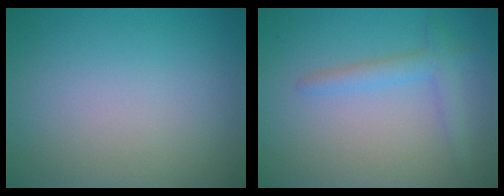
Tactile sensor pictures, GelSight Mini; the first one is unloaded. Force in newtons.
{"total": 2.2, "press": 2.2, "slide": 0.1}